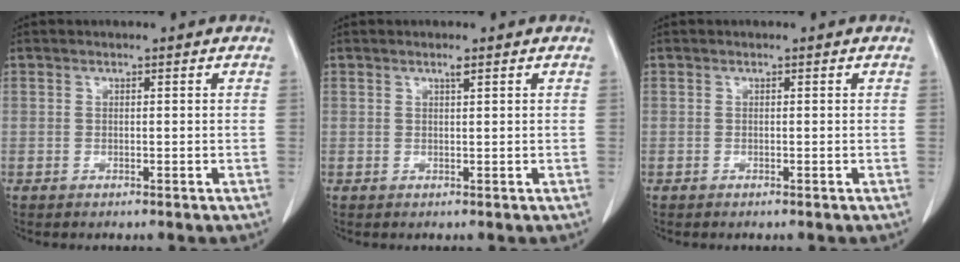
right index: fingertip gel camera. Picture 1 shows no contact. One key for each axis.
{"total": 0.8, "fx": 0.5, "fy": -0.1, "fz": 0.6, "tx": -0.012, "ty": -0.001, "tz": 0.011}
{"total": 0.0}